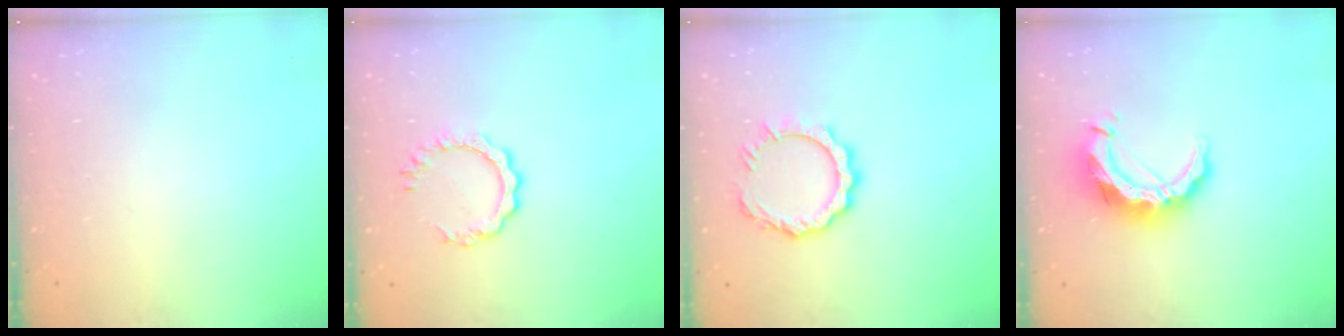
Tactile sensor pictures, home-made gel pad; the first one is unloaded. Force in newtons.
{"total": 6.2, "press": 6.2, "slide": 0.6}
{"total": 10.5, "press": 10.5, "slide": 1.0}
{"total": 12.2, "press": 12.1, "slide": 1.0}